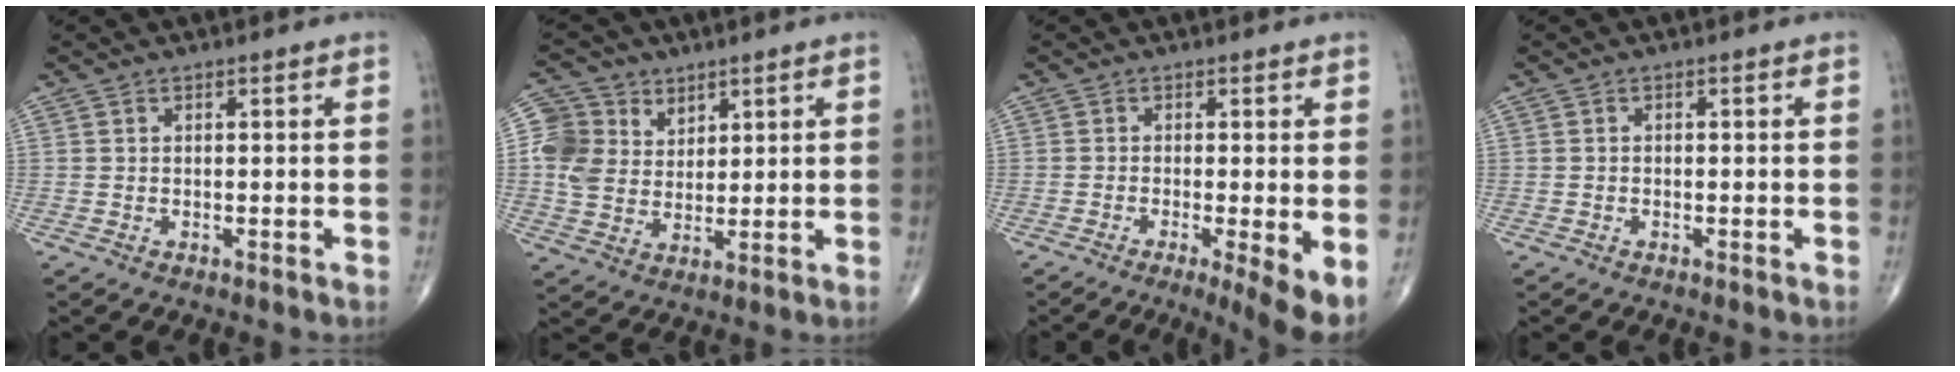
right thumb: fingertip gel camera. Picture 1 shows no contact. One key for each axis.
{"total": 8.7, "fx": 3.7, "fy": 7.3, "fz": 2.9, "tx": -0.034, "ty": -0.015, "tz": 0.076}
{"total": 6.1, "fx": -1.9, "fy": 0.8, "fz": 5.7, "tx": -0.094, "ty": -0.017, "tz": -0.035}
{"total": 0.0}